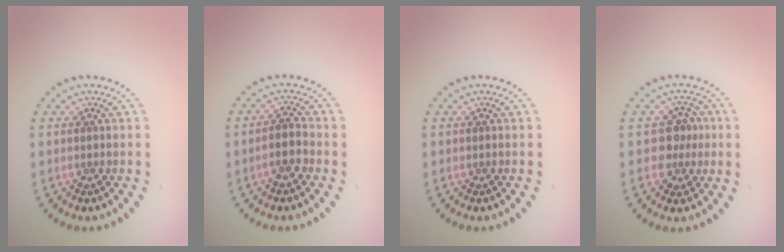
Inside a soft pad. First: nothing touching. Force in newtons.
{"total": 2.3, "press": 2.0, "slide": 1.2}
{"total": 0.0}
{"total": 2.7, "press": 2.5, "slide": 1.1}